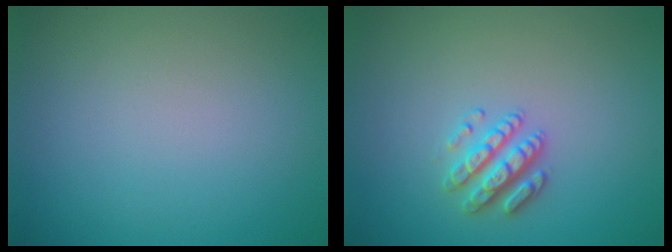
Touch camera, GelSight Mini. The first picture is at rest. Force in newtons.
{"total": 2.6, "press": 2.6, "slide": 0.5}